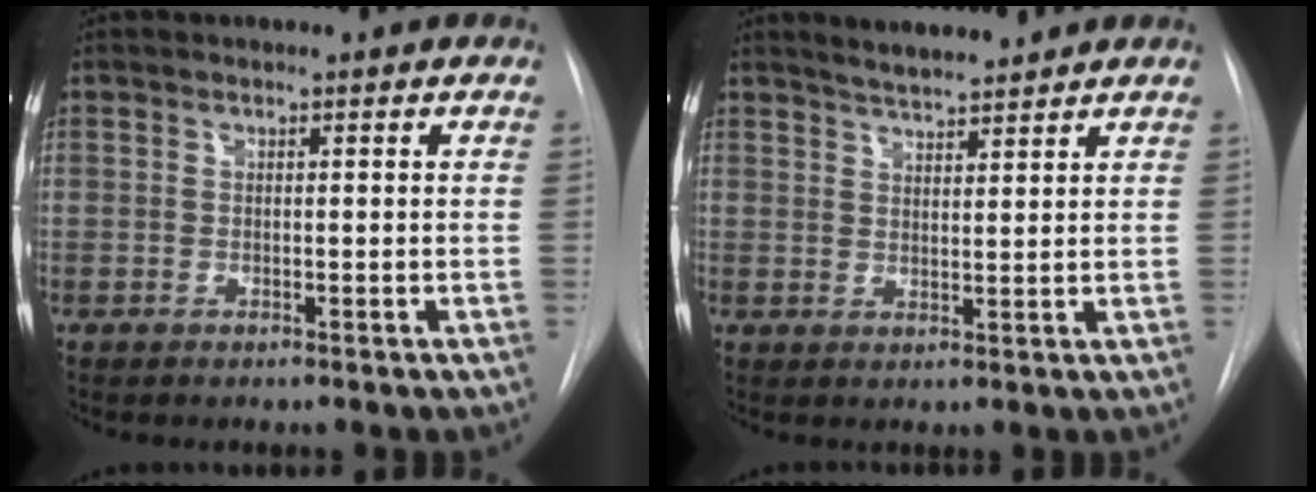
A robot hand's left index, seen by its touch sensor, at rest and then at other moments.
{"total": 5.2, "force": [5.0, 0.4, 1.6], "torque": [-0.031, 0.010, 0.083]}